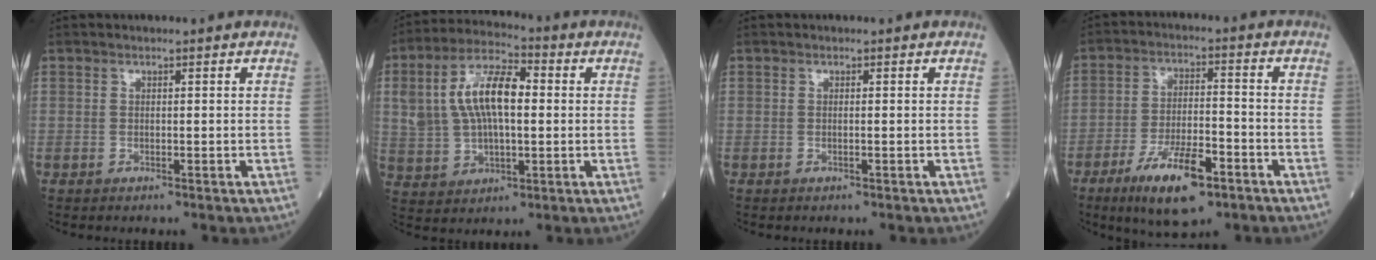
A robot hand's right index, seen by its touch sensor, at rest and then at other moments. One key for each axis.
{"total": 13.7, "fx": 1.9, "fy": 6.4, "fz": 11.9, "tx": -0.256, "ty": 0.029, "tz": 0.042}
{"total": 0.5, "fx": -0.1, "fy": 0.2, "fz": 0.5, "tx": -0.018, "ty": 0.000, "tz": -0.002}
{"total": 12.3, "fx": -7.1, "fy": 3.7, "fz": 9.4, "tx": -0.175, "ty": -0.007, "tz": -0.117}